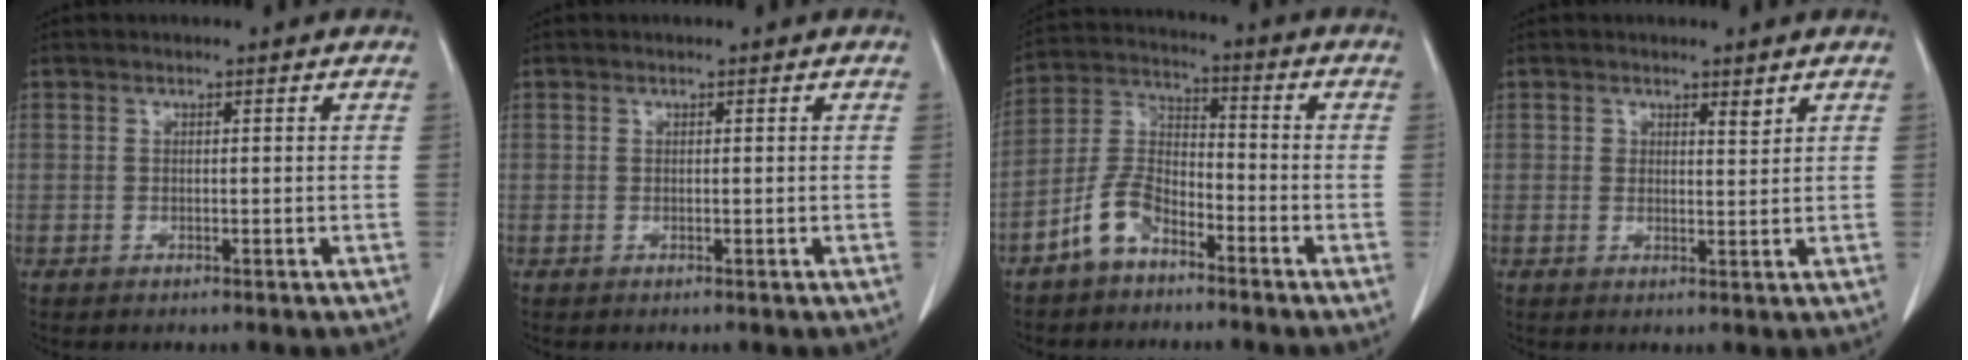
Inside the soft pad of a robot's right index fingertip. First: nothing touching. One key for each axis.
{"total": 0.0}
{"total": 8.4, "fx": -5.3, "fy": 4.1, "fz": 5.0, "tx": -0.121, "ty": 0.016, "tz": -0.112}
{"total": 2.1, "fx": 1.3, "fy": 1.0, "fz": 1.2, "tx": -0.024, "ty": 0.004, "tz": 0.026}